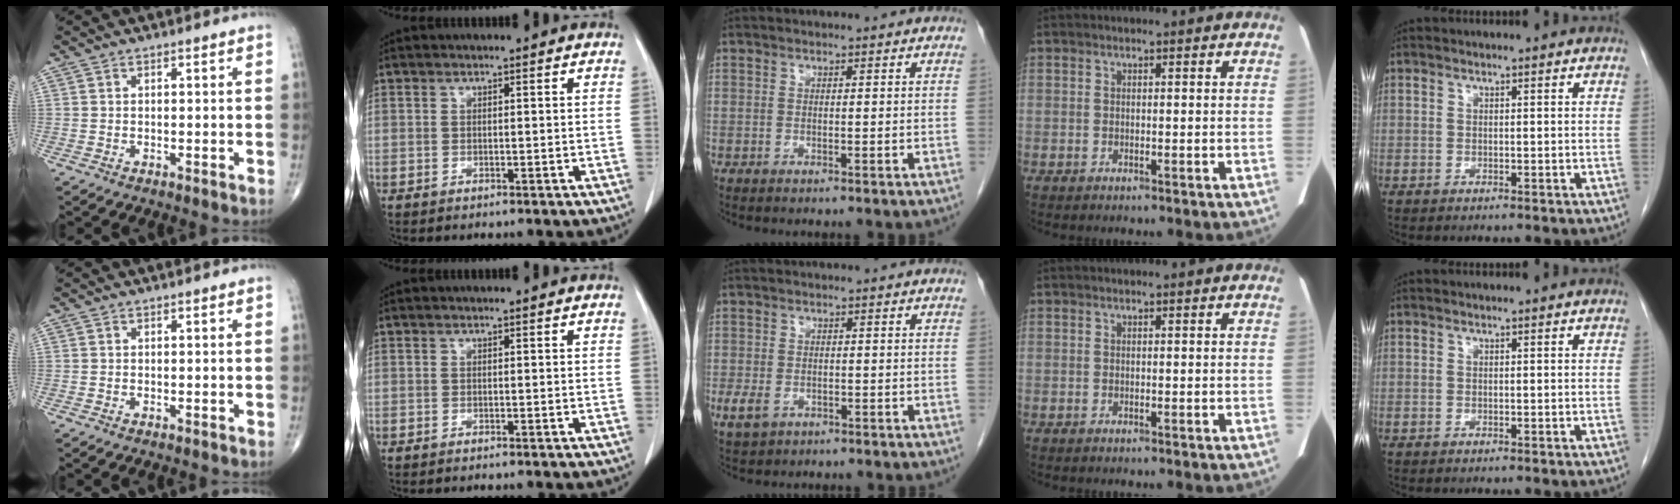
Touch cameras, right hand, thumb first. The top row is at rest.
{"middle": {"total": 3.7, "force": [-1.5, 2.6, 2.2], "torque": [-0.051, -0.006, -0.017]}}